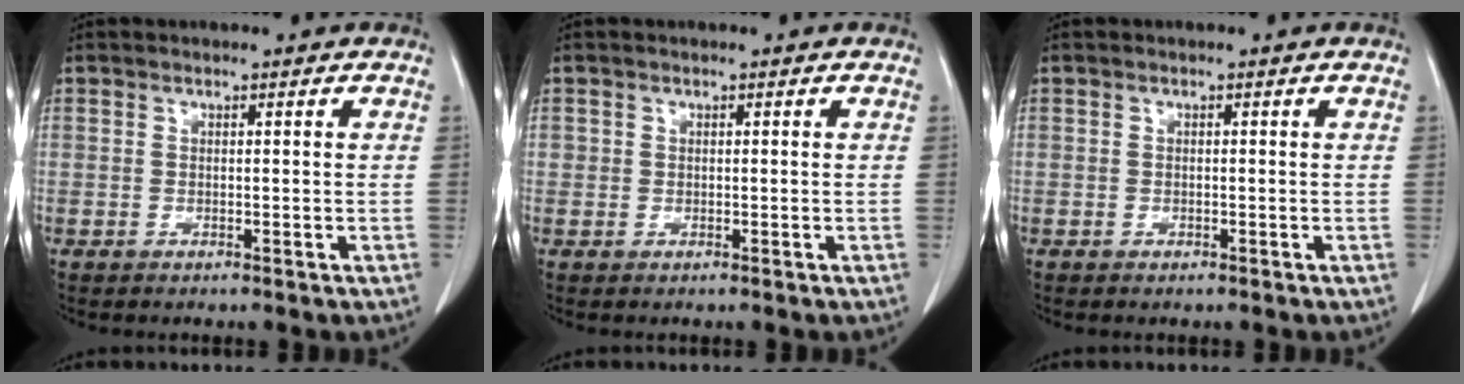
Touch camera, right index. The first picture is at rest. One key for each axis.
{"total": 0.6, "fx": 0.1, "fy": 0.6, "fz": 0.1, "tx": 0.007, "ty": 0.004, "tz": -0.001}
{"total": 0.0}